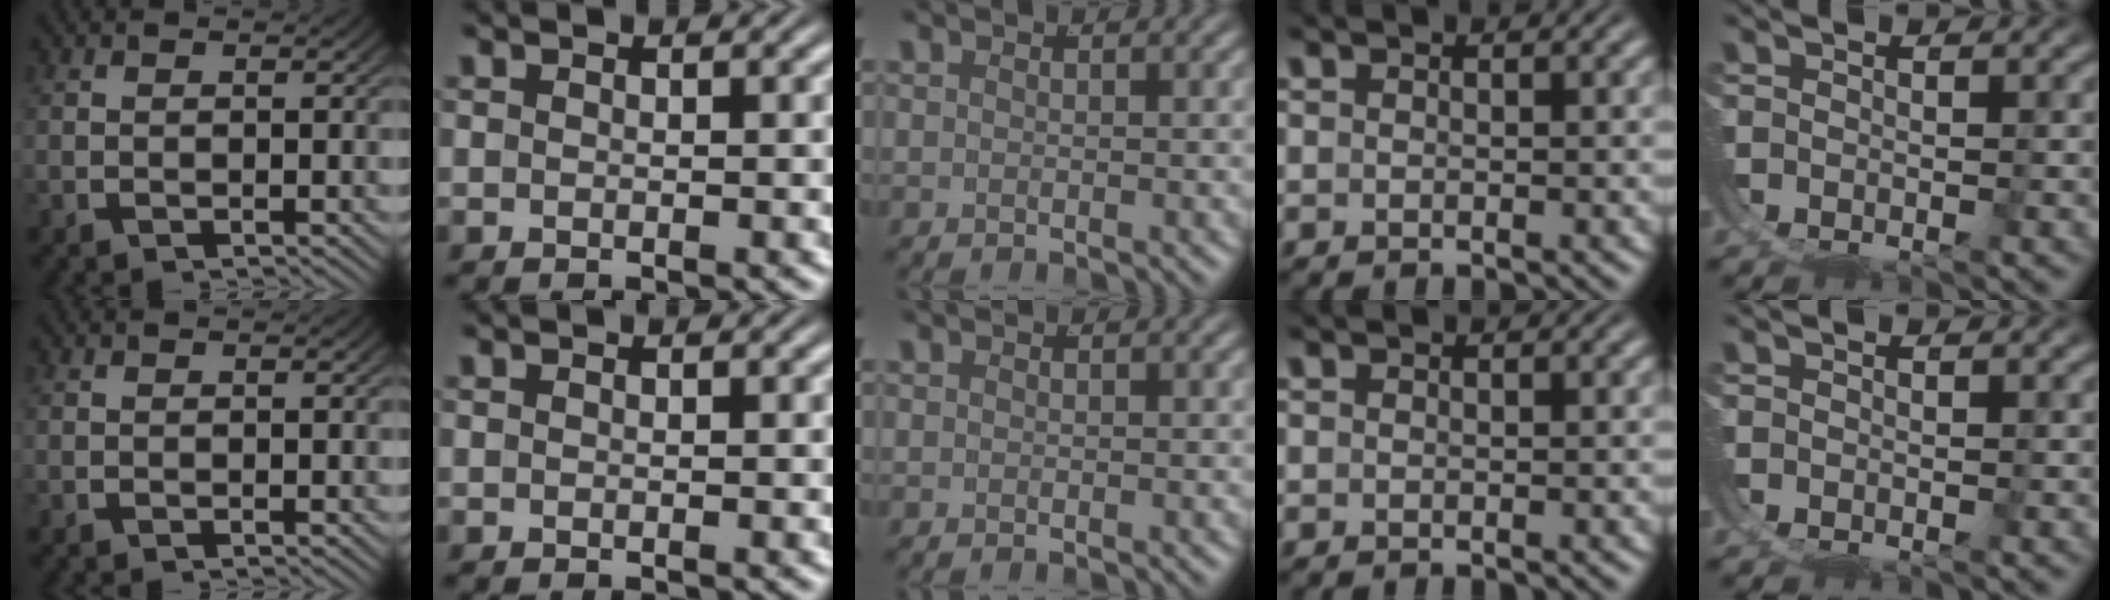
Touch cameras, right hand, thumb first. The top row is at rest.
{}